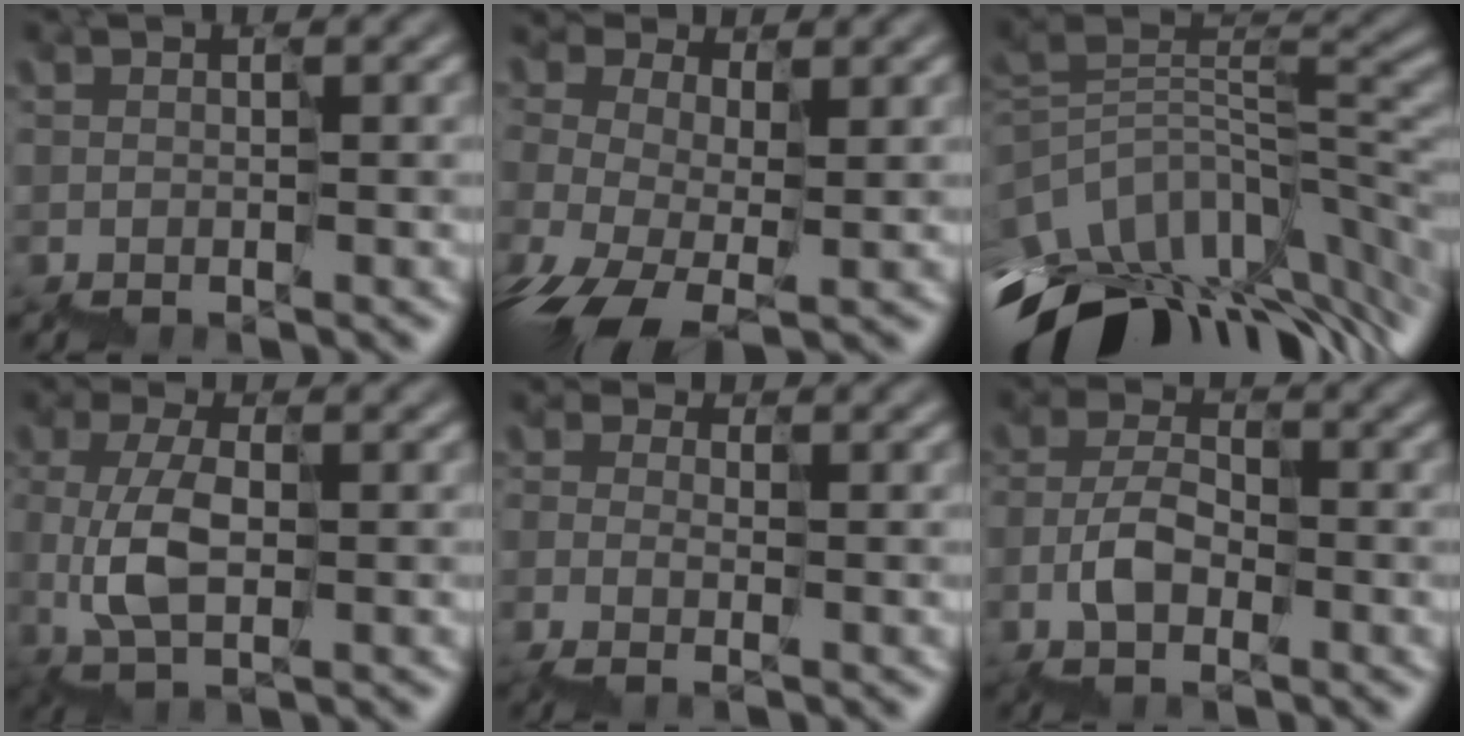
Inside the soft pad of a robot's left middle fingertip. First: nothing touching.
{"total": 4.4, "force": [-1.7, 2.6, 3.2], "torque": [-0.092, -0.010, -0.023]}
{"total": 11.8, "force": [-6.2, 6.8, 7.3], "torque": [-0.163, 0.012, -0.086]}
{"total": 2.7, "force": [0.4, 1.3, 2.3], "torque": [-0.062, 0.009, 0.018]}
{"total": 0.8, "force": [-0.6, 0.4, 0.4], "torque": [-0.008, -0.001, -0.009]}
{"total": 2.7, "force": [-1.5, 1.7, 1.4], "torque": [-0.031, 0.016, -0.027]}